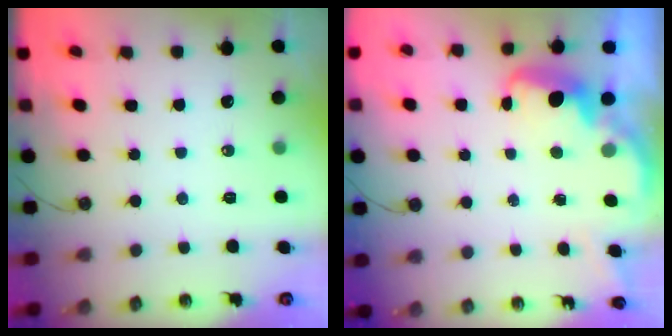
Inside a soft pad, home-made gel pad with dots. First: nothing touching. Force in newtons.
{"total": 2.5, "press": 2.5, "slide": 0.4}